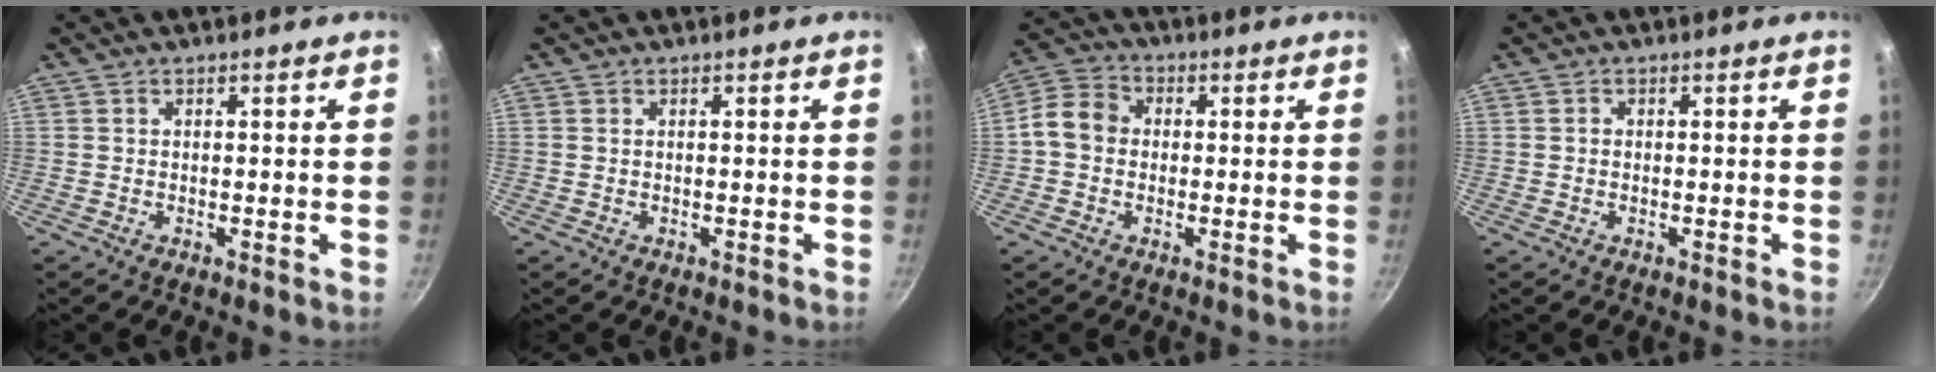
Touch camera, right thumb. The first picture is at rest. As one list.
[{"total": 0.0}, {"total": 6.7, "force": [-0.3, 5.6, 3.7], "torque": [-0.053, 0.018, -0.026]}, {"total": 0.5, "force": [-0.1, 0.5, 0.2], "torque": [-0.001, 0.003, -0.003]}]